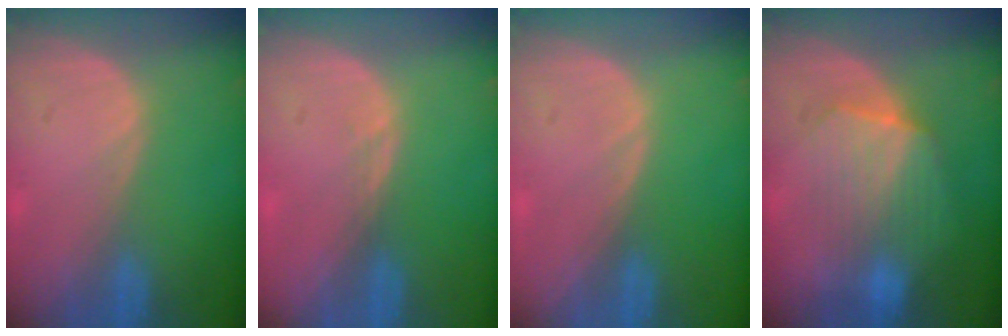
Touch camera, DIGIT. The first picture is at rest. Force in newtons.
{"total": 0.8, "press": 0.6, "slide": 0.6}
{"total": 0.0}
{"total": 7.1, "press": 6.9, "slide": 1.3}